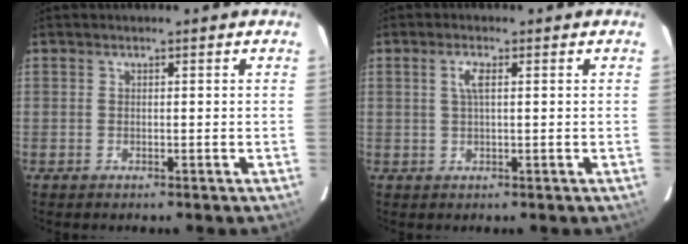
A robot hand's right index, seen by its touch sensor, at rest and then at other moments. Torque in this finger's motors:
{"motor_torque": [0.31, -0.06, 0.17, 0.06]}